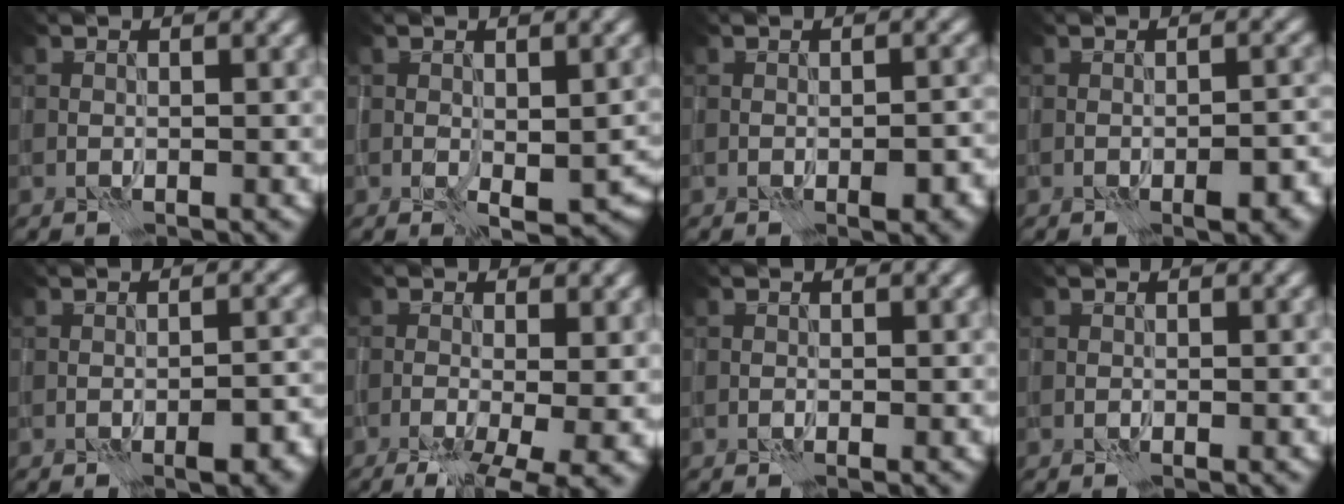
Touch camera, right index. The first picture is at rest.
{"total": 5.7, "force": [-1.3, 3.2, 4.5], "torque": [-0.069, -0.021, -0.009]}
{"total": 2.6, "force": [-1.0, 0.9, 2.2], "torque": [-0.035, -0.001, -0.013]}
{"total": 3.3, "force": [-1.5, 1.2, 2.7], "torque": [-0.042, -0.001, -0.020]}
{"total": 3.8, "force": [-1.8, 1.3, 3.0], "torque": [-0.044, 0.001, -0.023]}
{"total": 8.1, "force": [-3.4, 2.8, 6.8], "torque": [-0.092, -0.013, -0.045]}
{"total": 0.0}
{"total": 0.0}